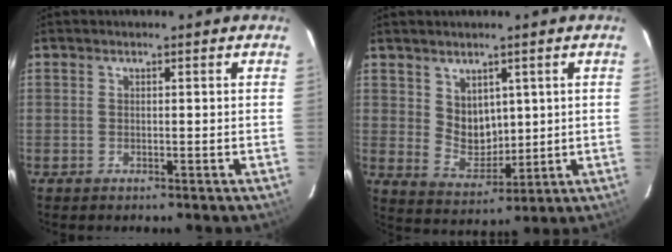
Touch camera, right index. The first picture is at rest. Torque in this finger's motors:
{"motor_torque": [0.13, 0.07, 0.17, 0.02]}